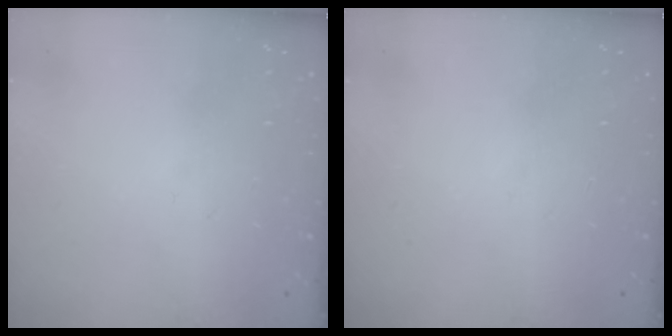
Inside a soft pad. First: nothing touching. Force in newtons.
{"total": 0.0}